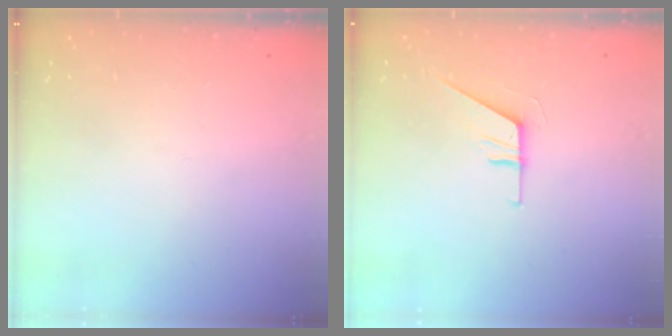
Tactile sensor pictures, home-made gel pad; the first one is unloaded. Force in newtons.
{"total": 5.9, "press": 5.9, "slide": 0.6}